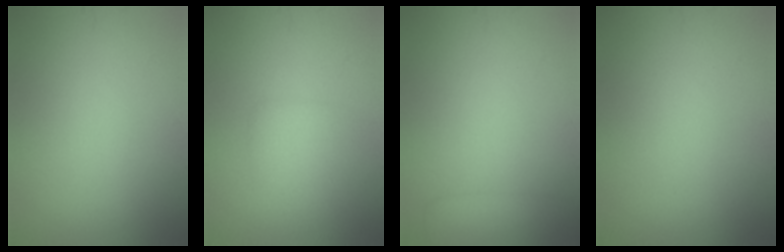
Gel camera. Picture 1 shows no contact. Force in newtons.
{"total": 1.9, "press": 1.9, "slide": 0.1}
{"total": 2.4, "press": 2.3, "slide": 0.3}
{"total": 0.0}